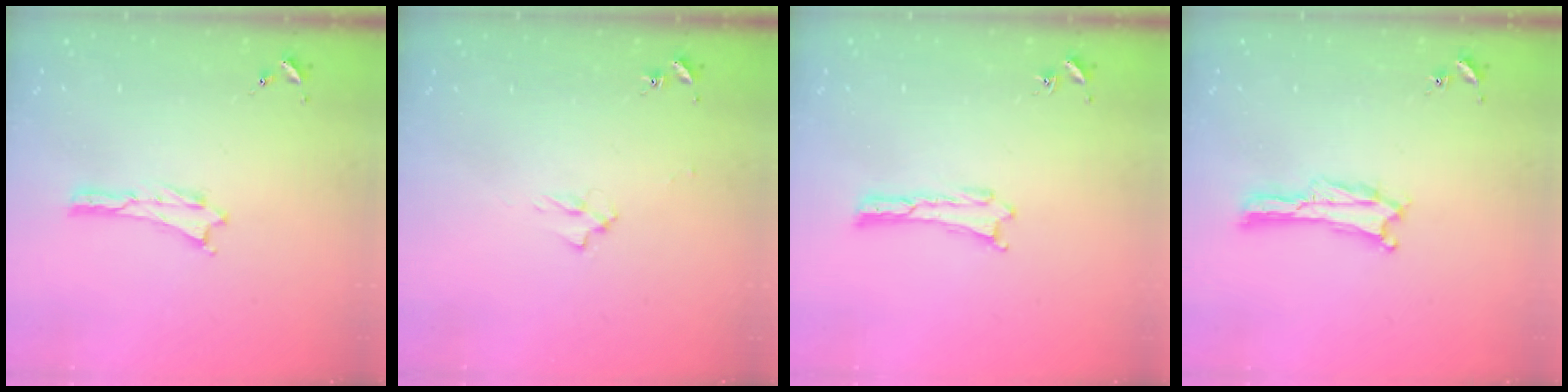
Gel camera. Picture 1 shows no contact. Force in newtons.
{"total": 2.0, "press": 2.0, "slide": 0.3}
{"total": 0.0}
{"total": 0.0}